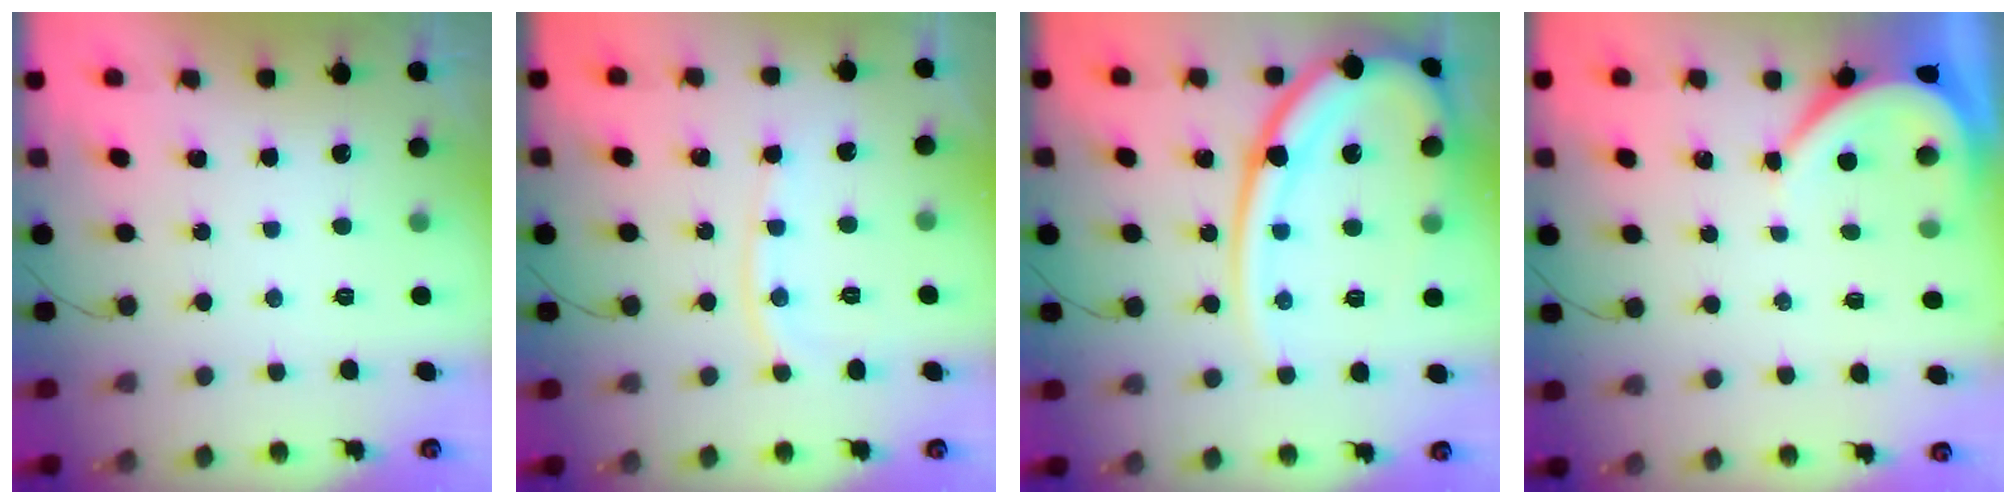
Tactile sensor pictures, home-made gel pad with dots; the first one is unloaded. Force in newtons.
{"total": 6.7, "press": 6.7, "slide": 0.1}
{"total": 18.9, "press": 18.8, "slide": 2.3}
{"total": 5.1, "press": 5.0, "slide": 0.4}